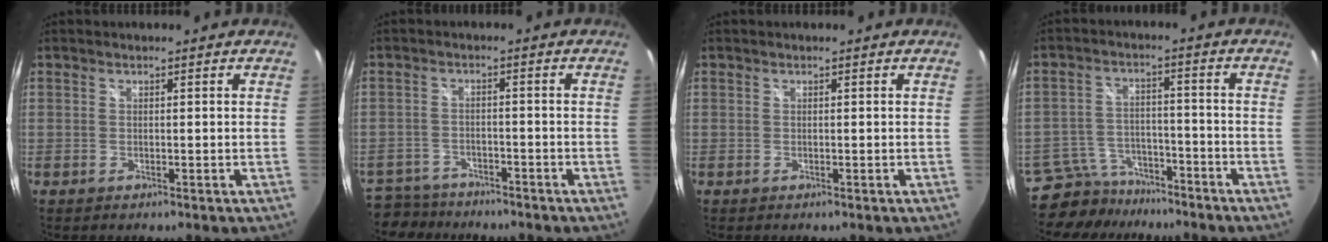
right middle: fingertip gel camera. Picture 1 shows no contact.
{"total": 9.9, "force": [-8.4, 4.6, 2.4], "torque": [-0.084, -0.006, -0.139]}
{"total": 0.0}
{"total": 10.4, "force": [-9.1, 4.8, 1.7], "torque": [-0.061, 0.011, -0.138]}